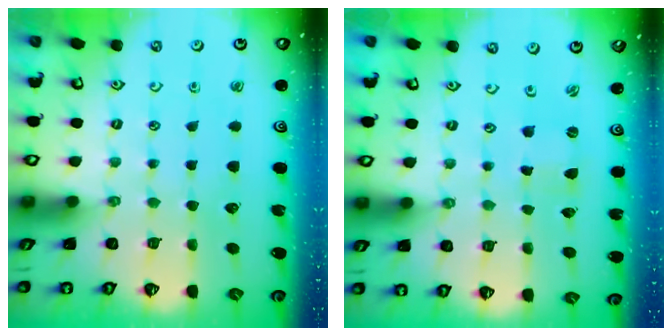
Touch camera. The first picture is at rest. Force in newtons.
{"total": 0.0}